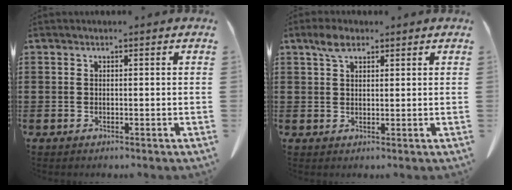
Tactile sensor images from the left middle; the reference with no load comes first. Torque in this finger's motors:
{"motor_torque": [1.06, 1.08, 0.23, 0.09]}